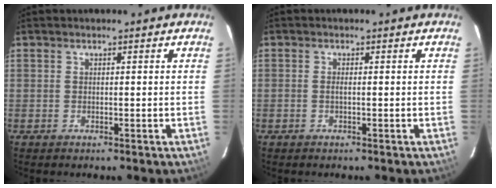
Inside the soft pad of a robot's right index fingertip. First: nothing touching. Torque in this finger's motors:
{"motor_torque": [-0.09, 0.11, -0.03, 0.01]}